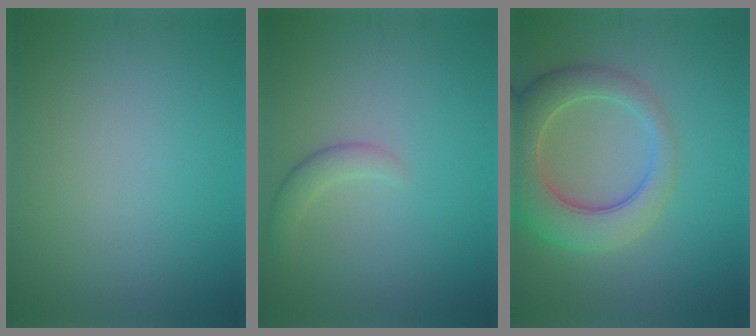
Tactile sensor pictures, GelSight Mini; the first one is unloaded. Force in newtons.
{"total": 1.9, "press": 1.9, "slide": 0.2}
{"total": 7.8, "press": 7.8, "slide": 0.7}